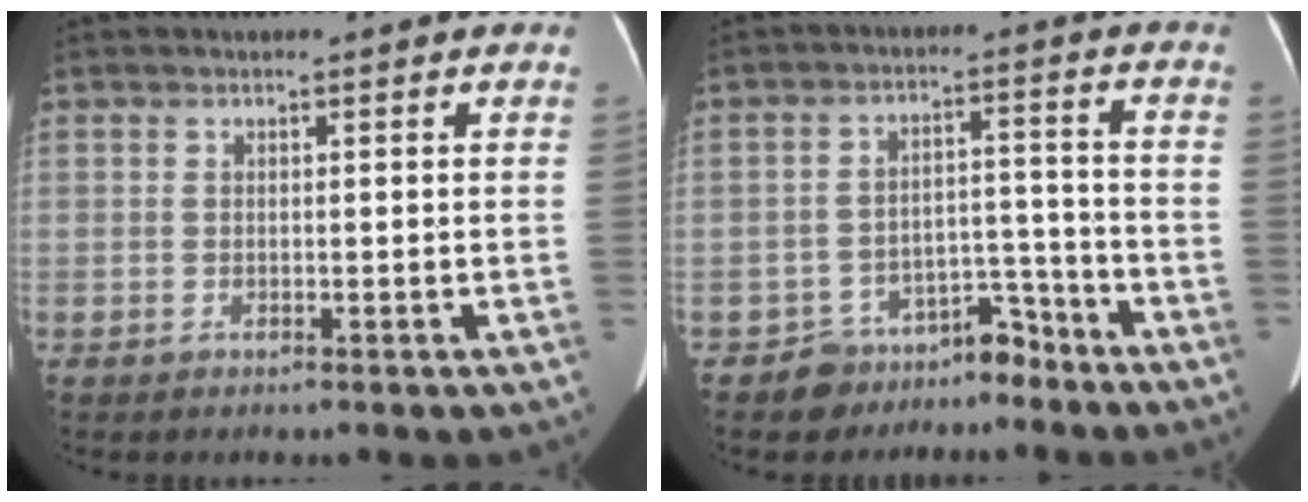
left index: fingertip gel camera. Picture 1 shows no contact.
{"total": 6.2, "force": [-5.5, 2.9, 0.3], "torque": [0.011, 0.026, -0.083]}